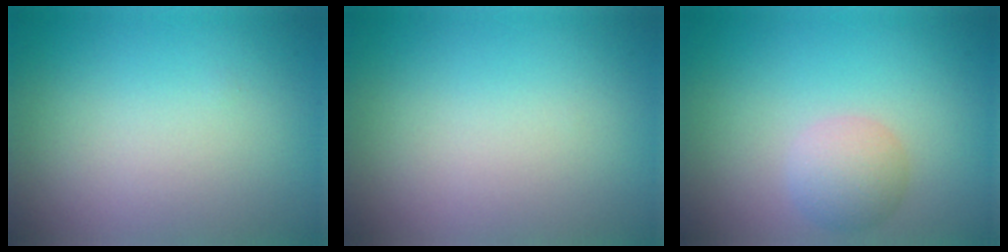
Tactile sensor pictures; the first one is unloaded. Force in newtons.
{"total": 0.0}
{"total": 2.7, "press": 2.6, "slide": 0.2}